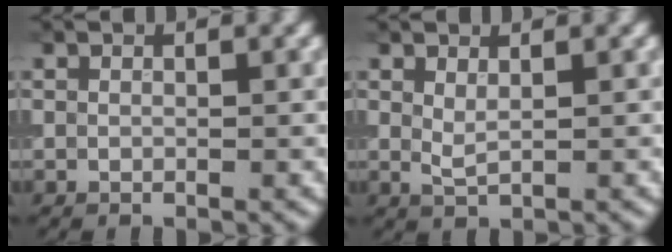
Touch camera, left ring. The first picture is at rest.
{"total": 1.2, "force": [0.7, 0.4, 0.9], "torque": [-0.023, -0.004, 0.016]}